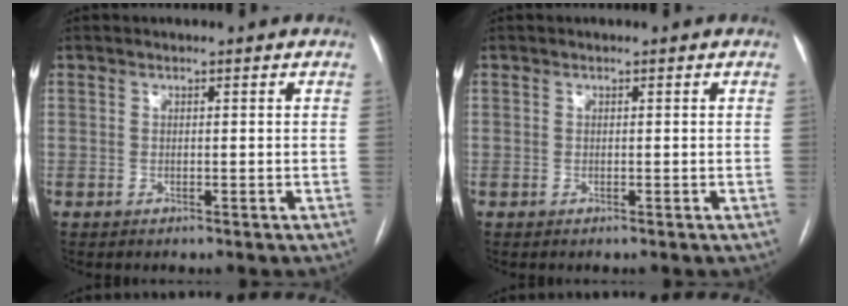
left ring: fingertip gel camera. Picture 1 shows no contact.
{"total": 0.0}